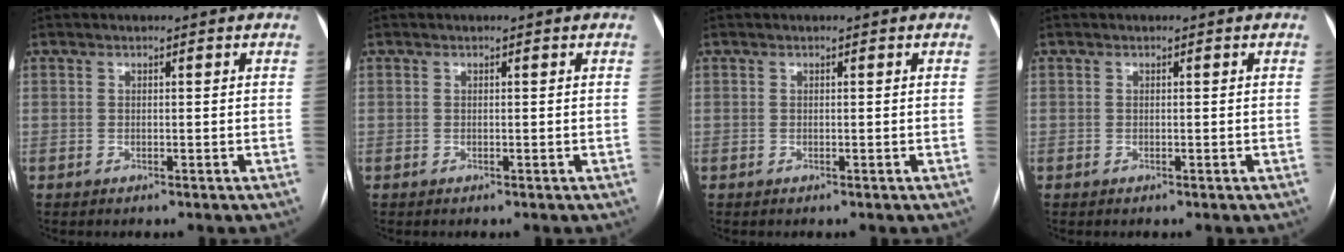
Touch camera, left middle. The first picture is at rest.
{"total": 0.0}
{"total": 0.0}
{"total": 0.0}